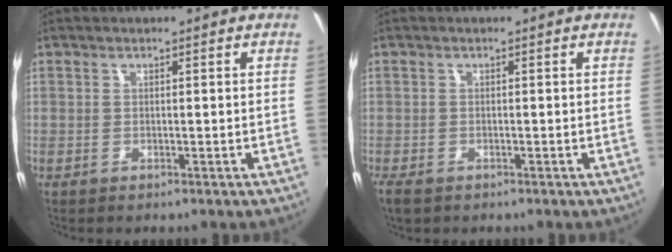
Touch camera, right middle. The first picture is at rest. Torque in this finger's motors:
{"motor_torque": [0.50, -0.44, 0.04, 0.06]}